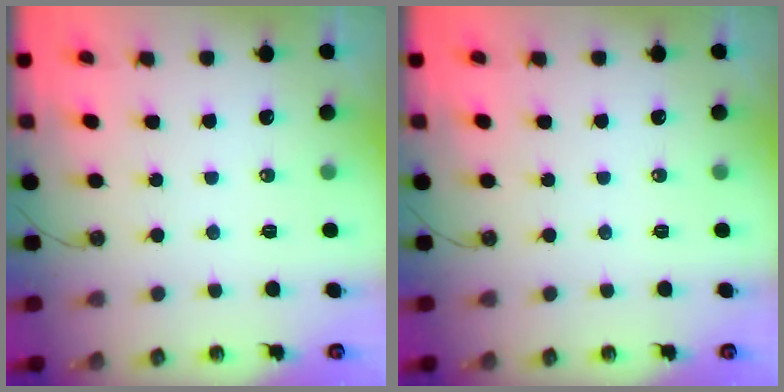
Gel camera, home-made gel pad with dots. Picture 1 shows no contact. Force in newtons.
{"total": 0.0}